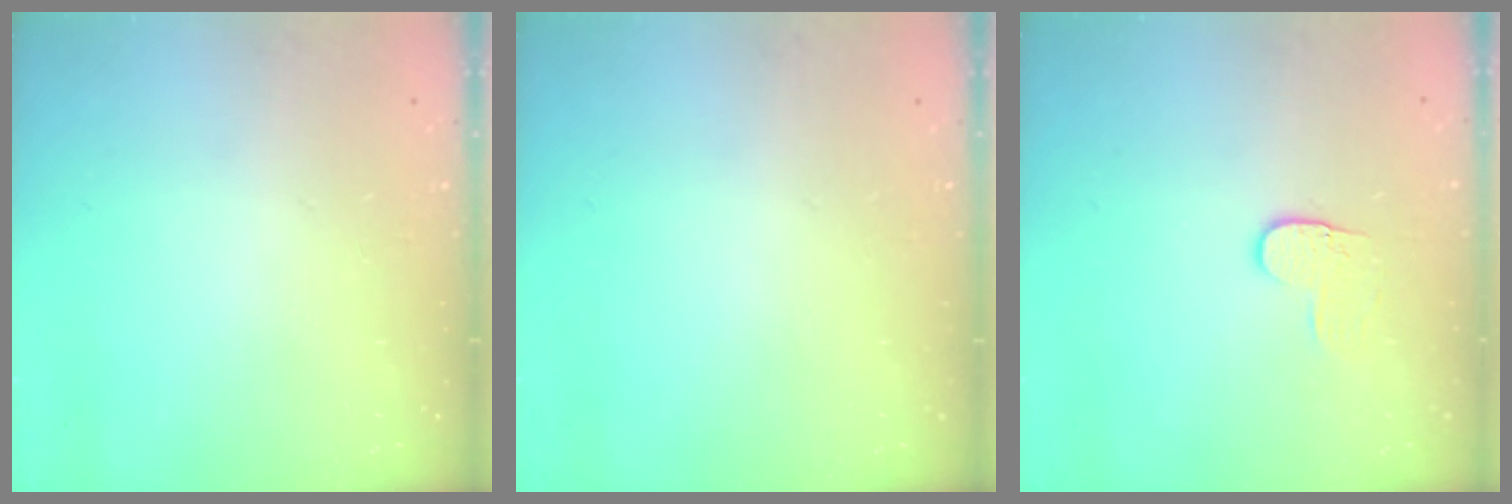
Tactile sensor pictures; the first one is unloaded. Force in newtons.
{"total": 0.0}
{"total": 3.6, "press": 3.6, "slide": 0.4}